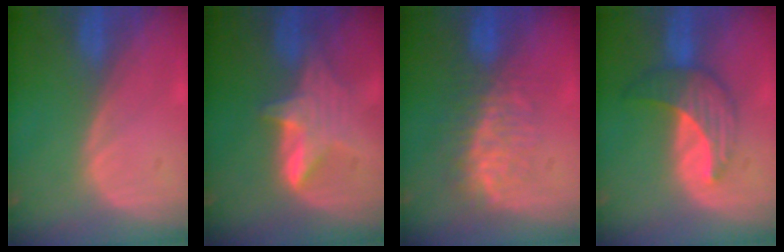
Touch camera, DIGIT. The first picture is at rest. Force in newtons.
{"total": 5.6, "press": 5.5, "slide": 1.1}
{"total": 8.1, "press": 7.5, "slide": 3.0}
{"total": 7.2, "press": 6.4, "slide": 3.2}